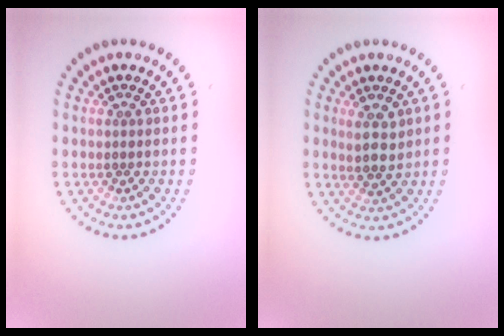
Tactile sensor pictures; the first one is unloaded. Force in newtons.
{"total": 2.5, "press": 2.2, "slide": 1.1}